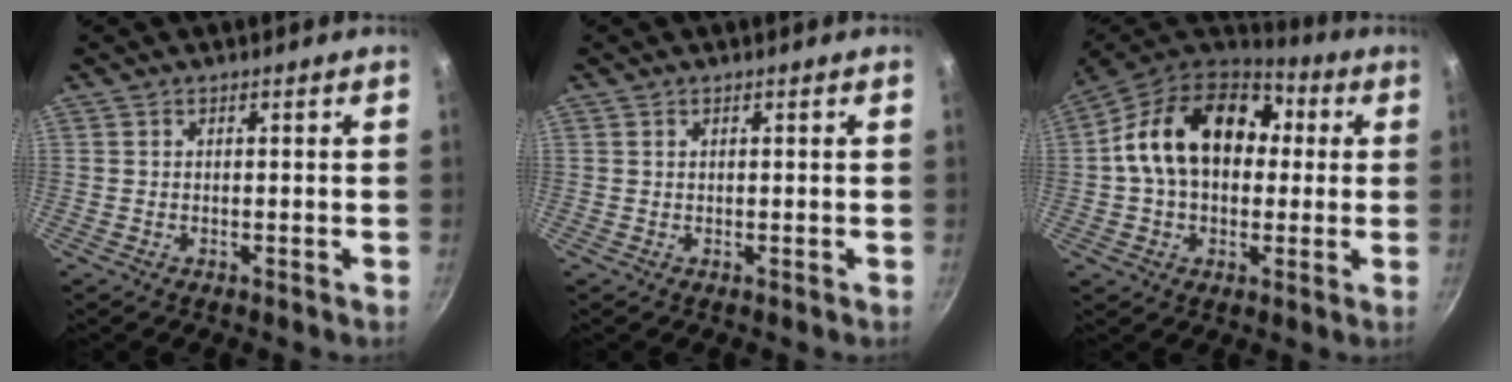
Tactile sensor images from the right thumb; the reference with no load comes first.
{"total": 0.0}
{"total": 20.4, "force": [2.2, 14.1, 14.6], "torque": [-0.235, 0.036, 0.029]}